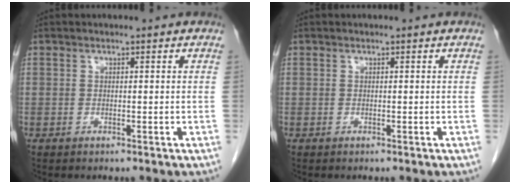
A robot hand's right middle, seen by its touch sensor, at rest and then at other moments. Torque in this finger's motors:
{"motor_torque": [0.00, 0.00, 0.00, 0.00]}